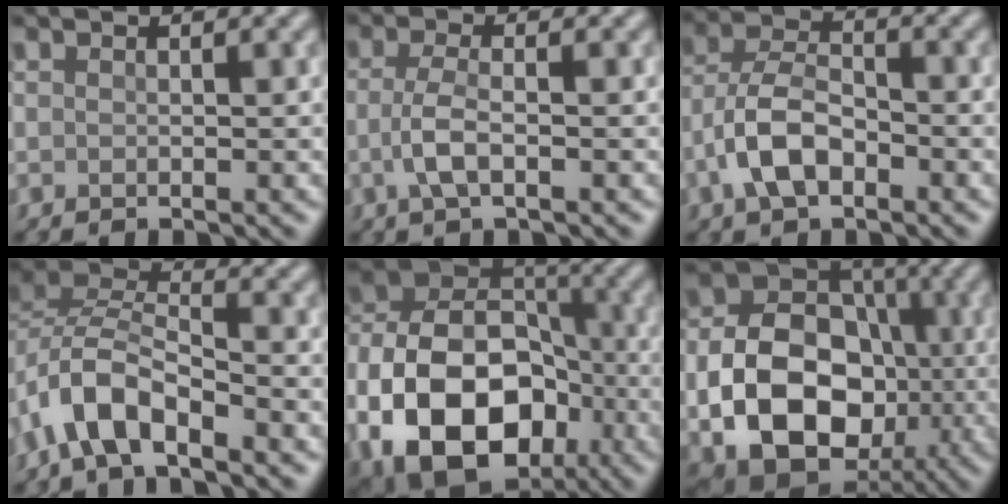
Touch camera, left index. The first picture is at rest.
{"total": 2.9, "force": [-0.6, 1.0, 2.7], "torque": [-0.061, -0.001, -0.017]}
{"total": 5.6, "force": [-2.4, 3.0, 4.1], "torque": [-0.079, 0.007, -0.054]}
{"total": 6.2, "force": [-3.6, 2.8, 4.3], "torque": [-0.078, 0.010, -0.078]}
{"total": 16.9, "force": [-6.3, 11.9, 10.1], "torque": [-0.194, -0.002, -0.119]}
{"total": 13.3, "force": [-3.2, 9.8, 8.4], "torque": [-0.143, -0.019, -0.062]}